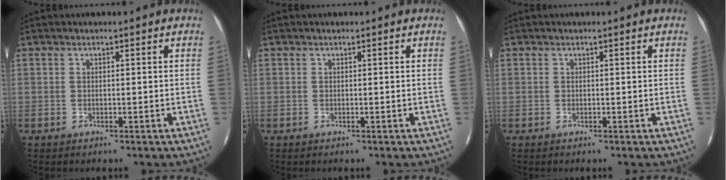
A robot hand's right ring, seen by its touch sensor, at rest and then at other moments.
{"total": 0.0}
{"total": 0.0}